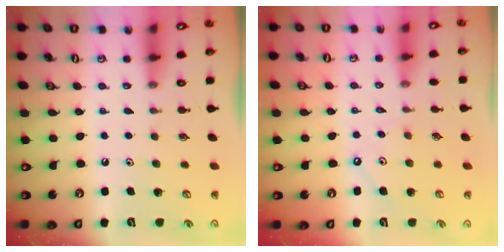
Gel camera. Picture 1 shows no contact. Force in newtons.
{"total": 2.9, "press": 2.9, "slide": 0.5}